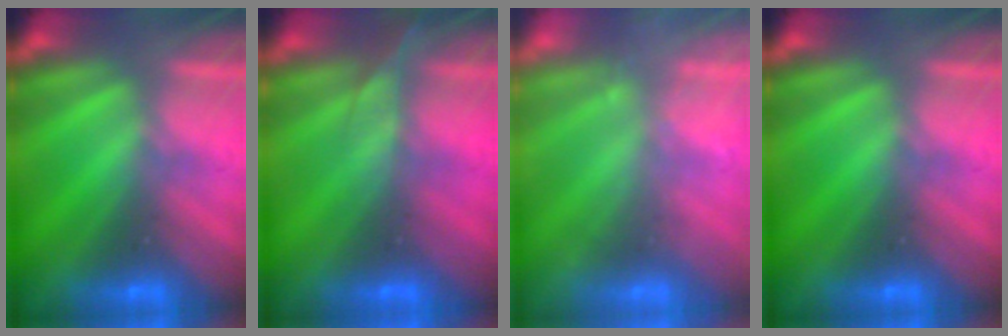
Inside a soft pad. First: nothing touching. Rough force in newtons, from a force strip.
{"total": 2.5}
{"total": 2.4}
{"total": 0.0}